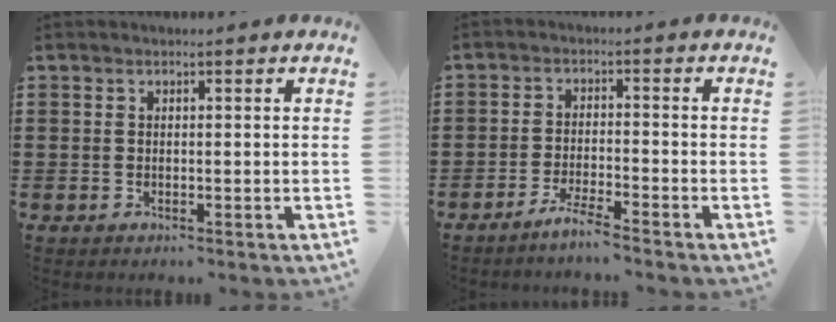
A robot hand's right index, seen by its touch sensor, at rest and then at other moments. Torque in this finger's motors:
{"motor_torque": [2.14, 0.00, 0.05, 0.04]}